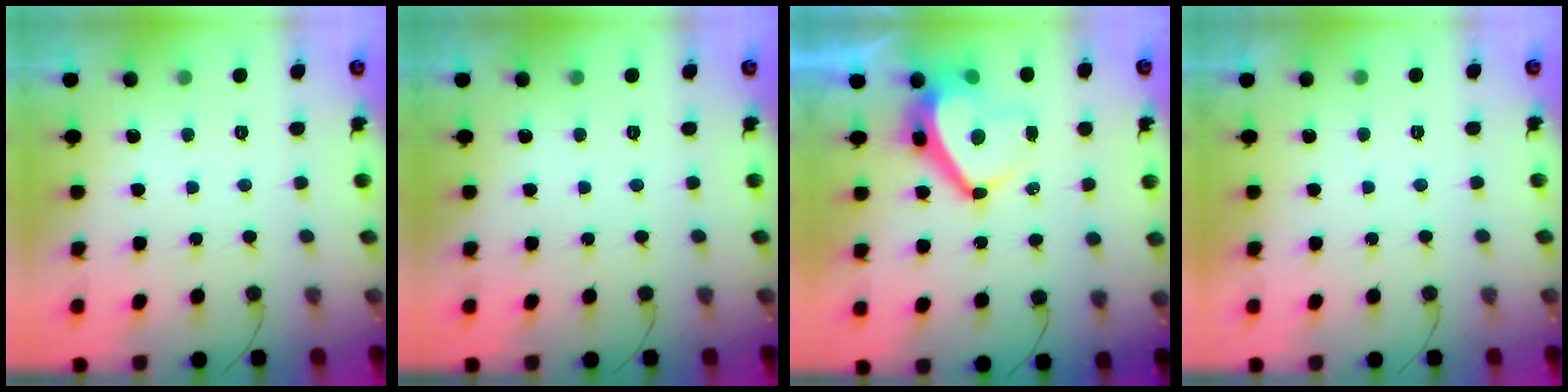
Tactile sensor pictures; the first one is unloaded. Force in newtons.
{"total": 0.0}
{"total": 10.5, "press": 10.5, "slide": 0.9}
{"total": 2.2, "press": 2.1, "slide": 0.3}